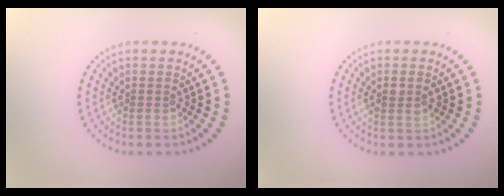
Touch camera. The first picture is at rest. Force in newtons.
{"total": 1.3, "press": 1.2, "slide": 0.5}